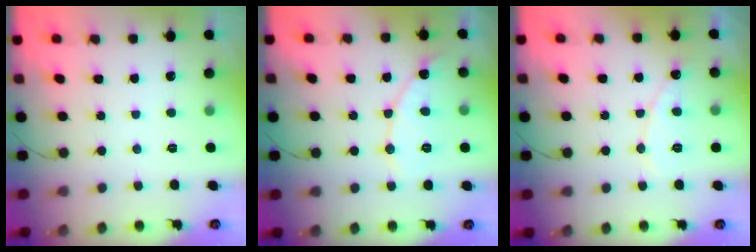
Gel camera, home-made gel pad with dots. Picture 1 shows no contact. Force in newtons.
{"total": 9.2, "press": 9.2, "slide": 0.7}
{"total": 7.4, "press": 7.4, "slide": 0.6}